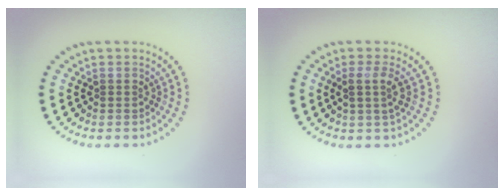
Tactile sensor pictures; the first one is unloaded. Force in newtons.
{"total": 2.0, "press": 1.5, "slide": 1.2}